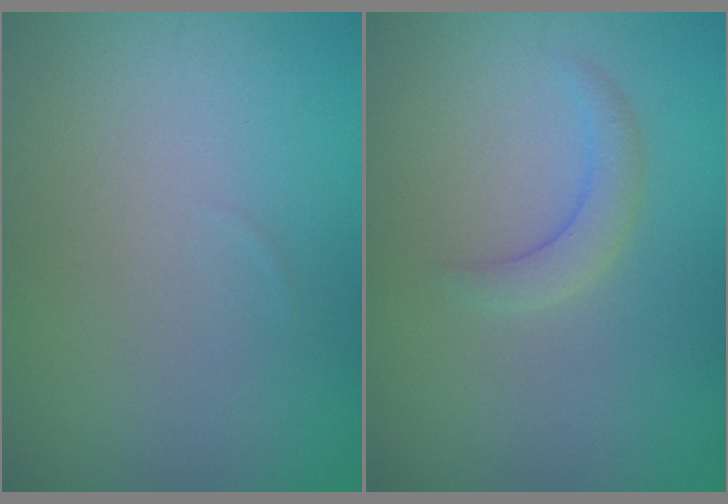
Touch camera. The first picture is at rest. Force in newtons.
{"total": 1.9, "press": 1.9, "slide": 0.1}